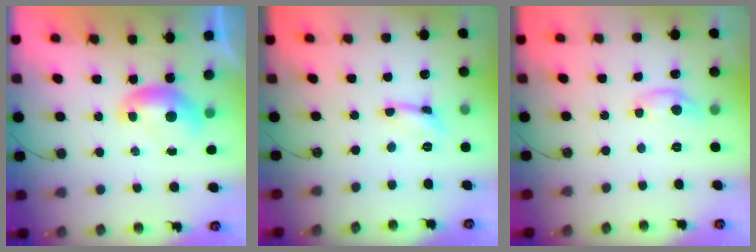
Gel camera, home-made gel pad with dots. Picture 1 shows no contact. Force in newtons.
{"total": 0.0}
{"total": 2.6, "press": 2.6, "slide": 0.2}